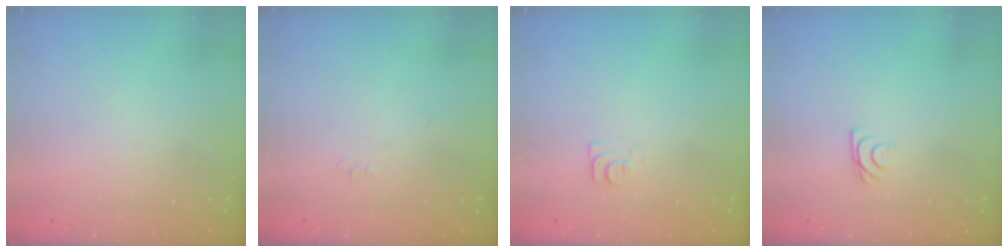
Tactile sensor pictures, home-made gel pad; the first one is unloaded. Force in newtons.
{"total": 4.0, "press": 4.0, "slide": 0.6}
{"total": 6.2, "press": 6.1, "slide": 0.6}
{"total": 6.1, "press": 6.0, "slide": 0.8}